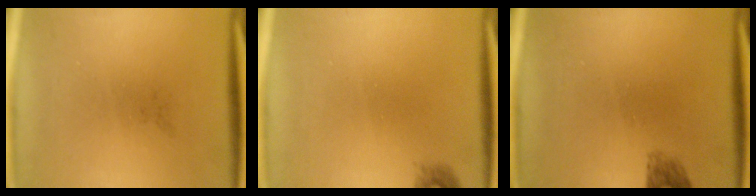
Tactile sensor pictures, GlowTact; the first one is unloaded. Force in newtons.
{"total": 0.9}
{"total": 1.7}